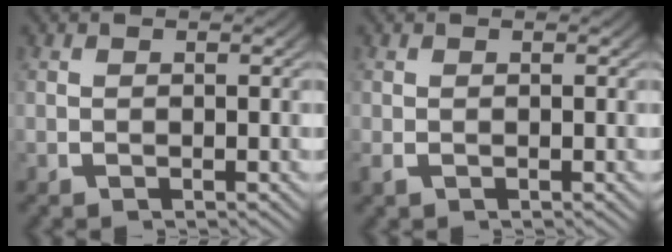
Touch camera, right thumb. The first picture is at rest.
{"total": 0.5, "force": [-0.2, 0.4, 0.3], "torque": [-0.009, -0.004, -0.001]}